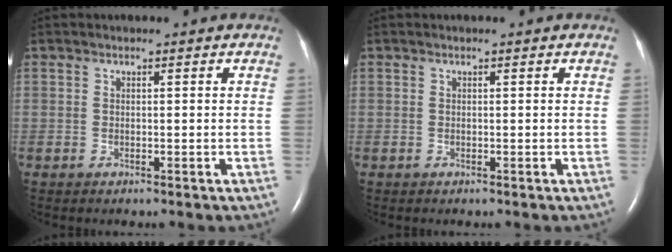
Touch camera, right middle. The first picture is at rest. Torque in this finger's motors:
{"motor_torque": [0.00, 0.00, 0.00, 0.00]}